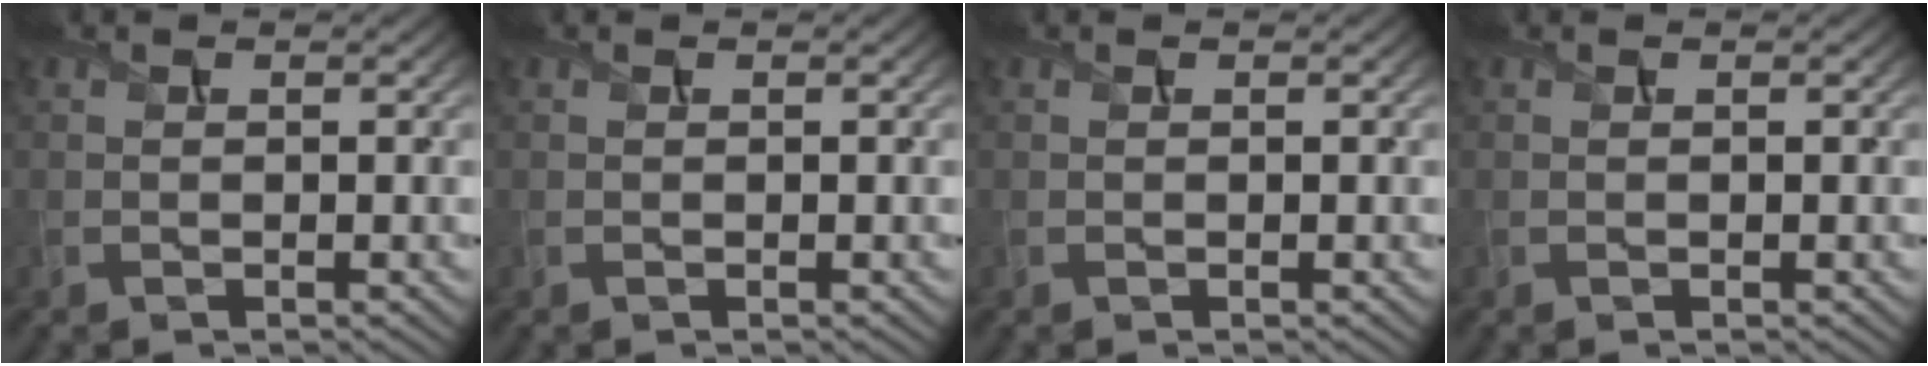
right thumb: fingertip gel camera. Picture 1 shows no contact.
{"total": 0.0}
{"total": 0.0}
{"total": 0.0}